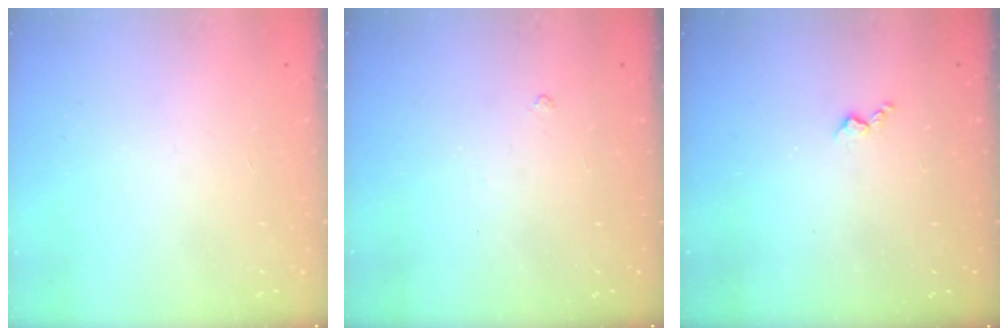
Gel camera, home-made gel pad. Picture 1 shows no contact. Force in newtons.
{"total": 2.9, "press": 2.8, "slide": 0.6}
{"total": 3.3, "press": 3.2, "slide": 0.6}